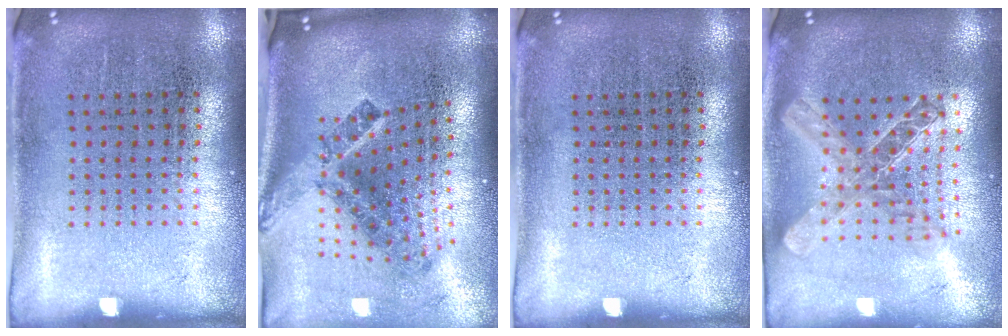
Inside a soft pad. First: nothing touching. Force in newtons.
{"total": 3.0, "press": 1.7, "slide": 2.4}
{"total": 0.0}
{"total": 2.0, "press": 1.7, "slide": 1.1}